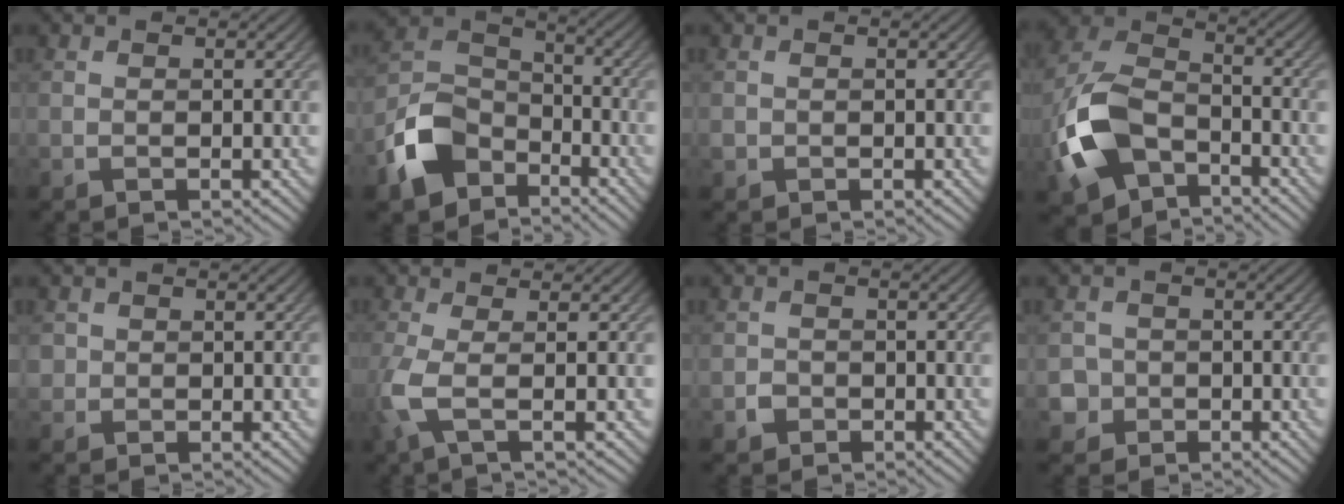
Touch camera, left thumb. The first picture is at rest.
{"total": 10.1, "force": [-5.7, 6.7, 5.0], "torque": [-0.121, -0.011, -0.134]}
{"total": 0.9, "force": [-0.2, 0.9, 0.1], "torque": [0.000, -0.003, -0.008]}
{"total": 12.5, "force": [-5.0, 7.8, 8.3], "torque": [-0.213, -0.012, -0.111]}
{"total": 1.4, "force": [0.3, 1.4, 0.1], "torque": [0.002, -0.001, 0.003]}
{"total": 4.4, "force": [-0.3, 1.0, 4.3], "torque": [-0.103, -0.009, -0.017]}
{"total": 1.6, "force": [-0.7, 1.4, 0.3], "torque": [-0.001, 0.003, -0.017]}
{"total": 3.5, "force": [-1.2, 3.3, 0.3], "torque": [-0.001, 0.001, -0.036]}